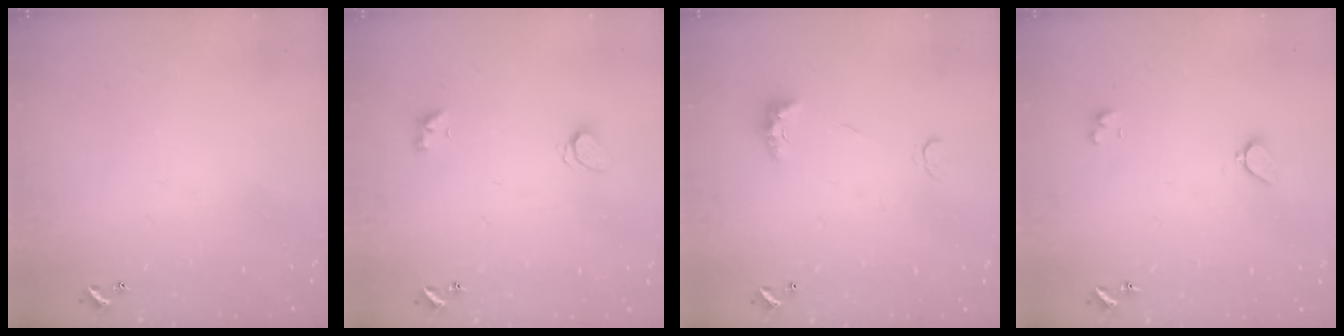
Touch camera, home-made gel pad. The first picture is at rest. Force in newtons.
{"total": 1.6, "press": 1.6, "slide": 0.3}
{"total": 3.3, "press": 3.2, "slide": 0.7}
{"total": 2.1, "press": 2.0, "slide": 0.6}